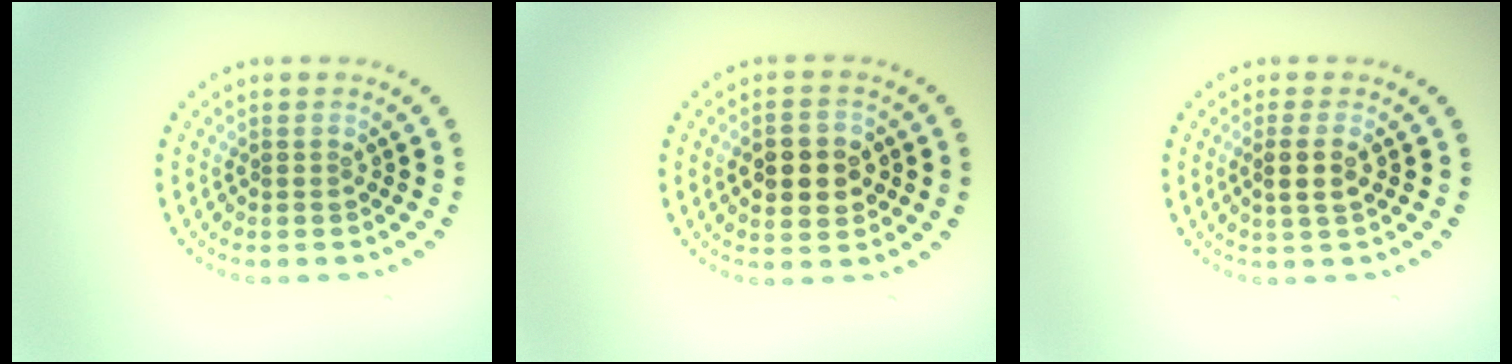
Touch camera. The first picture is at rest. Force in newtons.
{"total": 4.2, "press": 4.2, "slide": 0.2}
{"total": 2.1, "press": 1.9, "slide": 0.9}